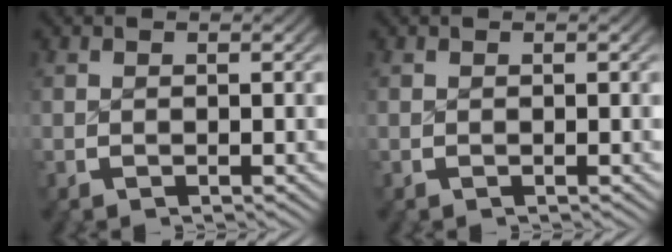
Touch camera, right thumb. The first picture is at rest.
{"total": 0.0}